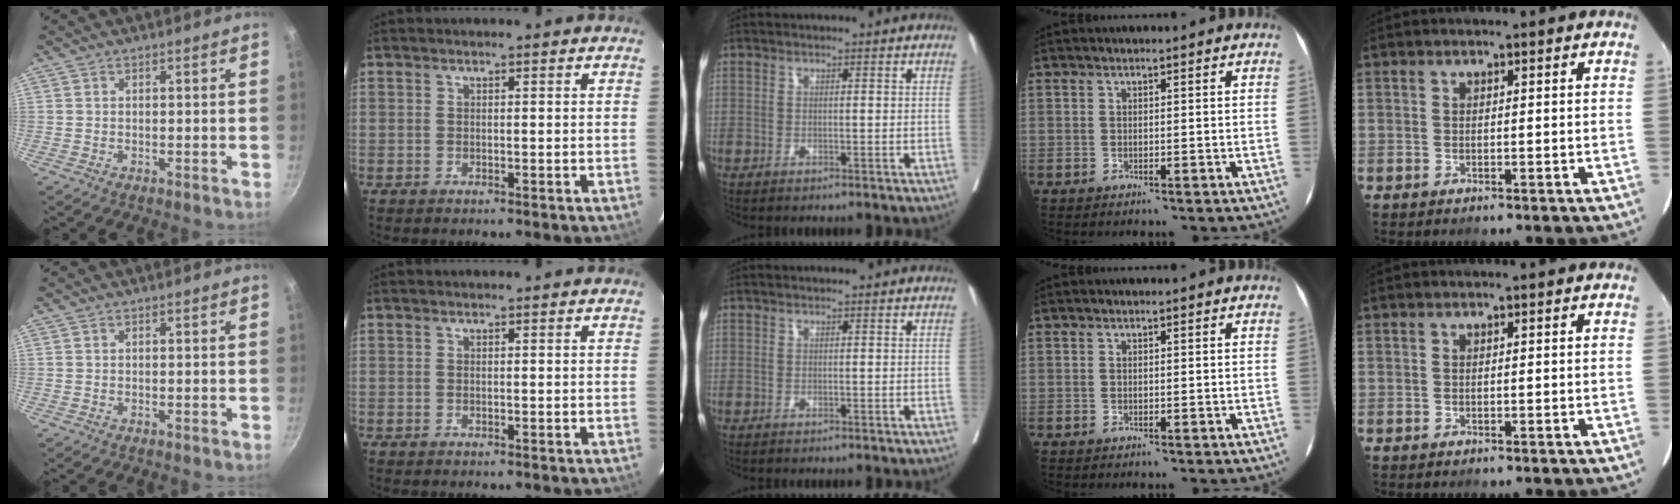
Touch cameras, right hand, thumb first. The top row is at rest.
{}